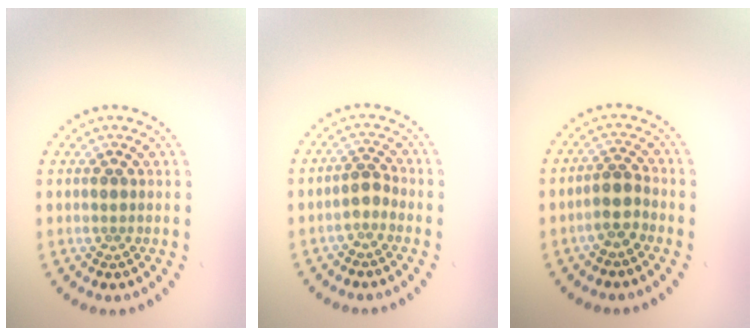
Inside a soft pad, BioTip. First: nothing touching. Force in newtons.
{"total": 1.3, "press": 1.1, "slide": 0.7}
{"total": 2.2, "press": 1.9, "slide": 1.1}